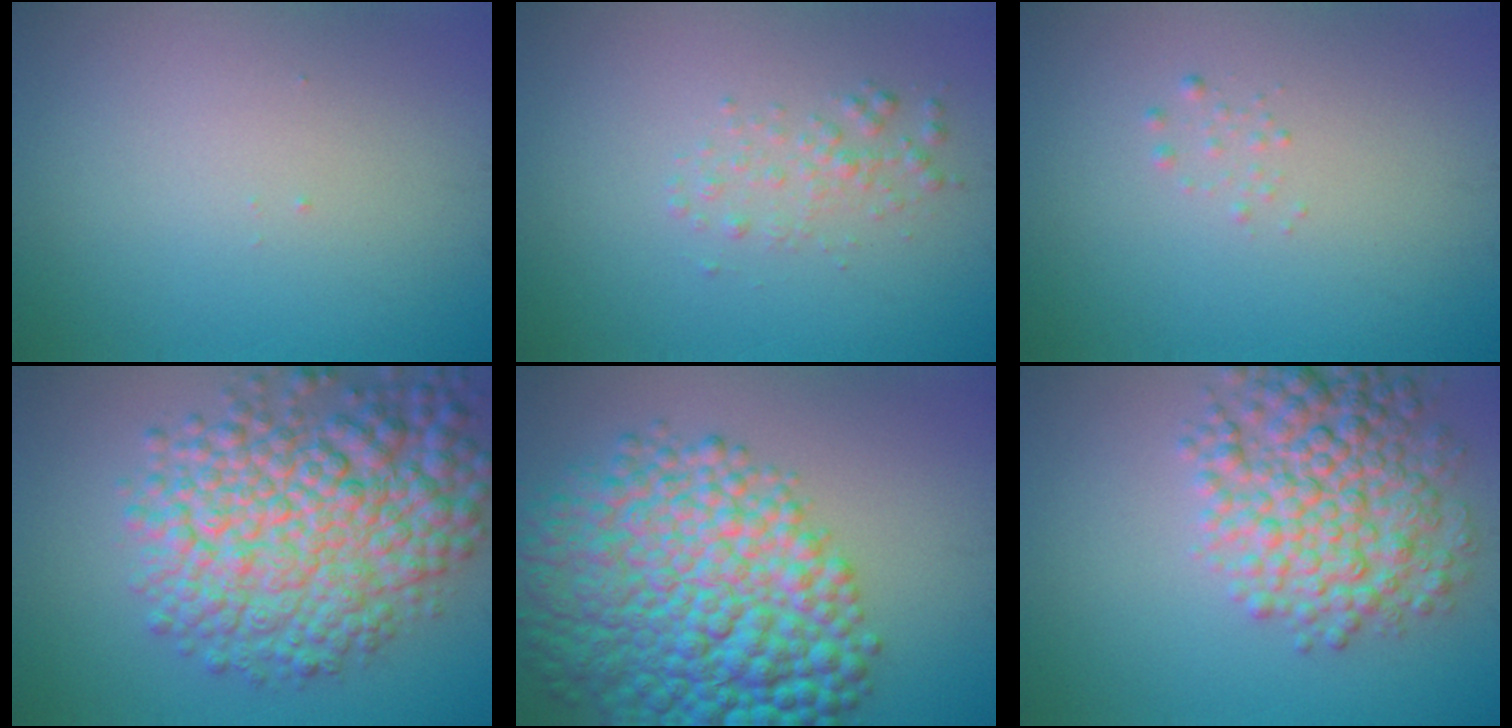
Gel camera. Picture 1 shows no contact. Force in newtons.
{"total": 1.5, "press": 1.5, "slide": 0.0}
{"total": 0.6, "press": 0.6, "slide": 0.0}
{"total": 10.3, "press": 10.2, "slide": 0.3}
{"total": 13.2, "press": 13.2, "slide": 0.3}
{"total": 7.3, "press": 7.3, "slide": 0.1}